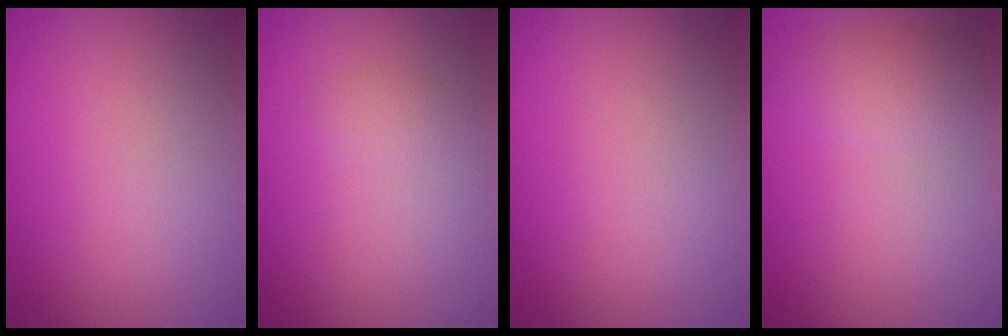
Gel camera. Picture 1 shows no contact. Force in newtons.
{"total": 0.9, "press": 0.9, "slide": 0.0}
{"total": 0.0}
{"total": 2.3, "press": 2.3, "slide": 0.0}